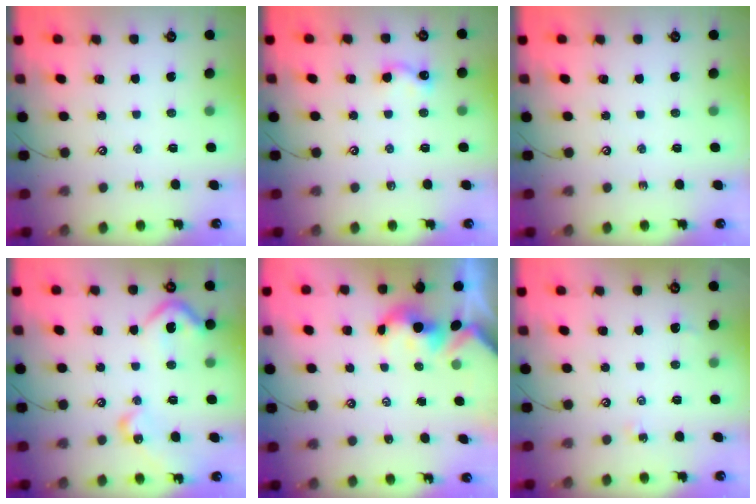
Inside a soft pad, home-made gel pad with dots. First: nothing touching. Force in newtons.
{"total": 5.3, "press": 5.3, "slide": 0.6}
{"total": 0.0}
{"total": 11.8, "press": 11.7, "slide": 1.2}
{"total": 1.5, "press": 1.5, "slide": 0.2}
{"total": 1.6, "press": 1.5, "slide": 0.4}